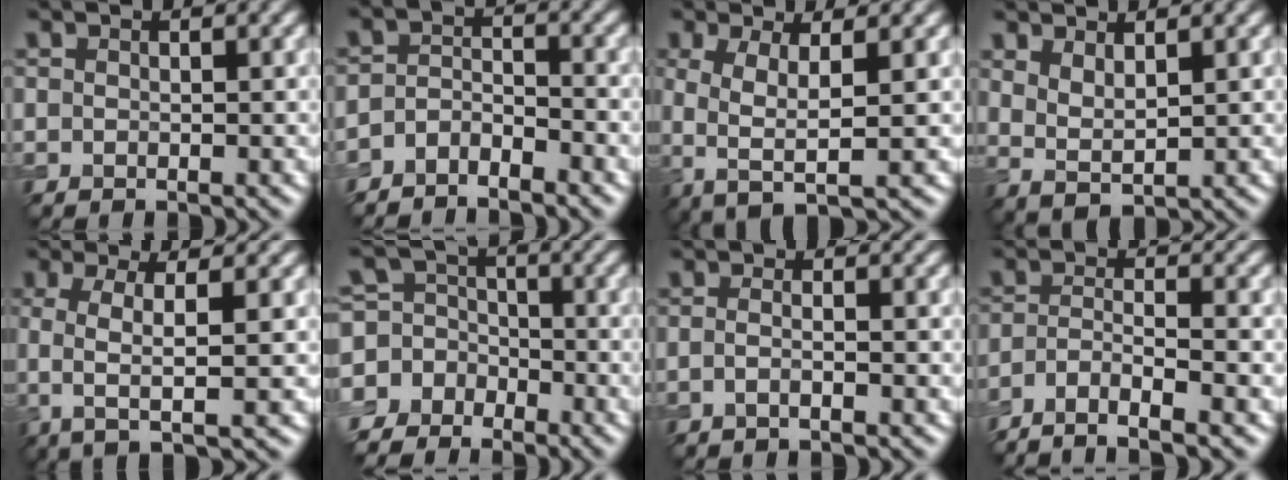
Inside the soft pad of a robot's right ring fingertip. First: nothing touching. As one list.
[{"total": 2.6, "force": [-2.3, 0.7, 0.8], "torque": [-0.018, 0.002, -0.052]}, {"total": 4.1, "force": [-0.3, 1.2, 3.9], "torque": [-0.079, -0.006, -0.010]}, {"total": 2.4, "force": [1.4, 0.8, 1.8], "torque": [-0.041, -0.009, 0.033]}, {"total": 4.6, "force": [0.0, 1.3, 4.4], "torque": [-0.077, 0.002, -0.006]}, {"total": 6.8, "force": [-3.5, 5.7, 1.3], "torque": [-0.022, 0.006, -0.076]}, {"total": 1.3, "force": [-0.6, 0.4, 1.1], "torque": [-0.019, -0.004, -0.014]}, {"total": 5.2, "force": [-3.9, 1.2, 3.3], "torque": [-0.056, -0.003, -0.076]}]